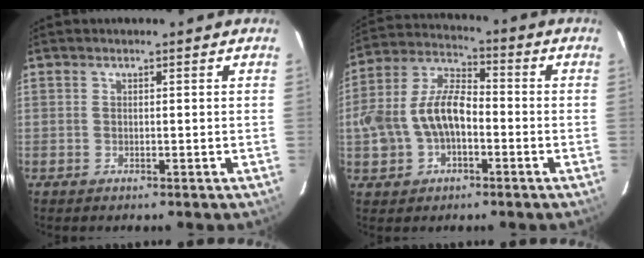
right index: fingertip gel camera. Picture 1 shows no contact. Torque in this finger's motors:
{"motor_torque": [0.48, -0.13, 0.65, 0.16]}